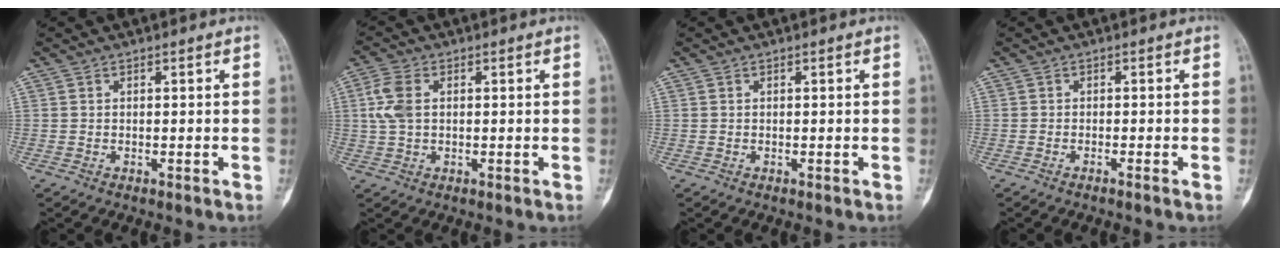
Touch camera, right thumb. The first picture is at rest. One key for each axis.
{"total": 5.4, "fx": 0.9, "fy": 3.5, "fz": 4.0, "tx": -0.098, "ty": 0.014, "tz": 0.015}
{"total": 0.0}
{"total": 1.1, "fx": -0.7, "fy": -0.4, "fz": 0.7, "tx": -0.013, "ty": 0.006, "tz": -0.012}